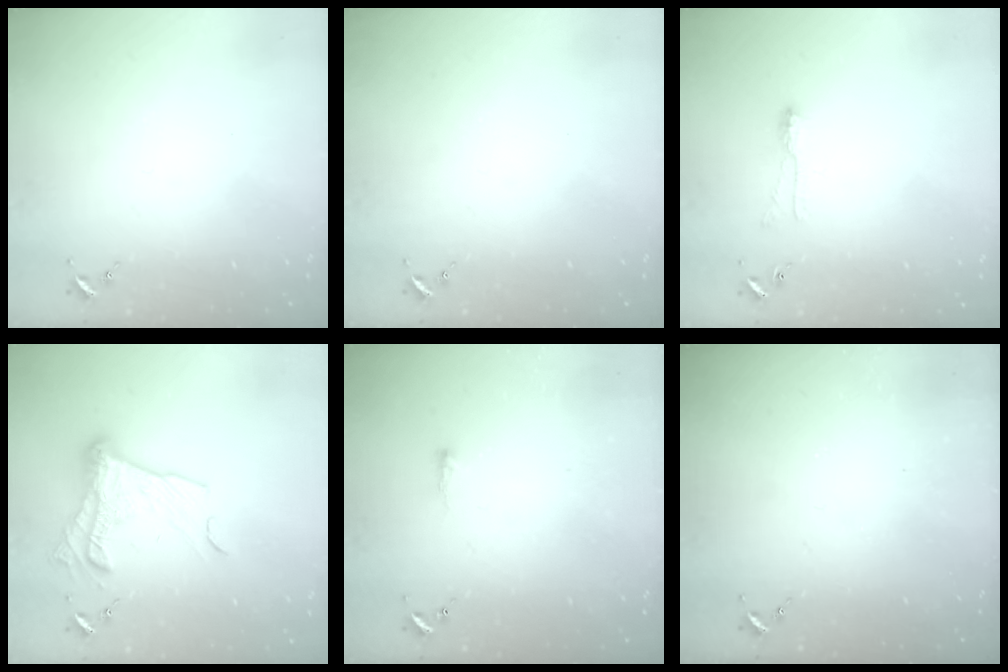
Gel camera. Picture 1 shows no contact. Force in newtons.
{"total": 0.0}
{"total": 7.1, "press": 7.1, "slide": 0.8}
{"total": 15.9, "press": 15.9, "slide": 1.0}
{"total": 3.5, "press": 3.5, "slide": 0.6}
{"total": 0.0}